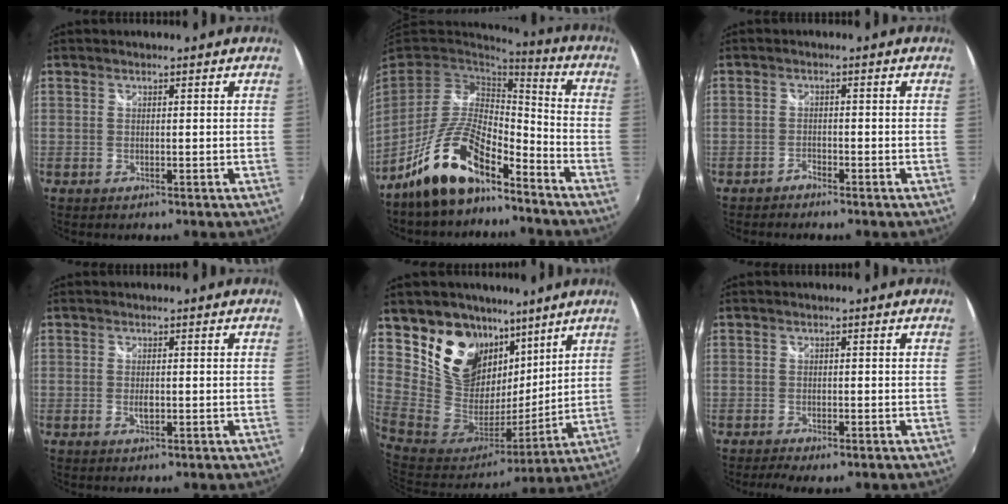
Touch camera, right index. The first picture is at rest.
{"total": 15.4, "force": [-10.9, 4.9, 9.6], "torque": [-0.199, -0.003, -0.202]}
{"total": 1.5, "force": [-1.4, 0.4, 0.1], "torque": [-0.009, 0.000, -0.029]}
{"total": 1.6, "force": [-0.3, 0.8, 1.4], "torque": [-0.025, -0.002, -0.005]}
{"total": 19.2, "force": [12.6, 13.0, 6.5], "torque": [-0.163, -0.004, 0.238]}
{"total": 3.6, "force": [-2.6, 1.3, 2.1], "torque": [-0.055, -0.014, -0.046]}